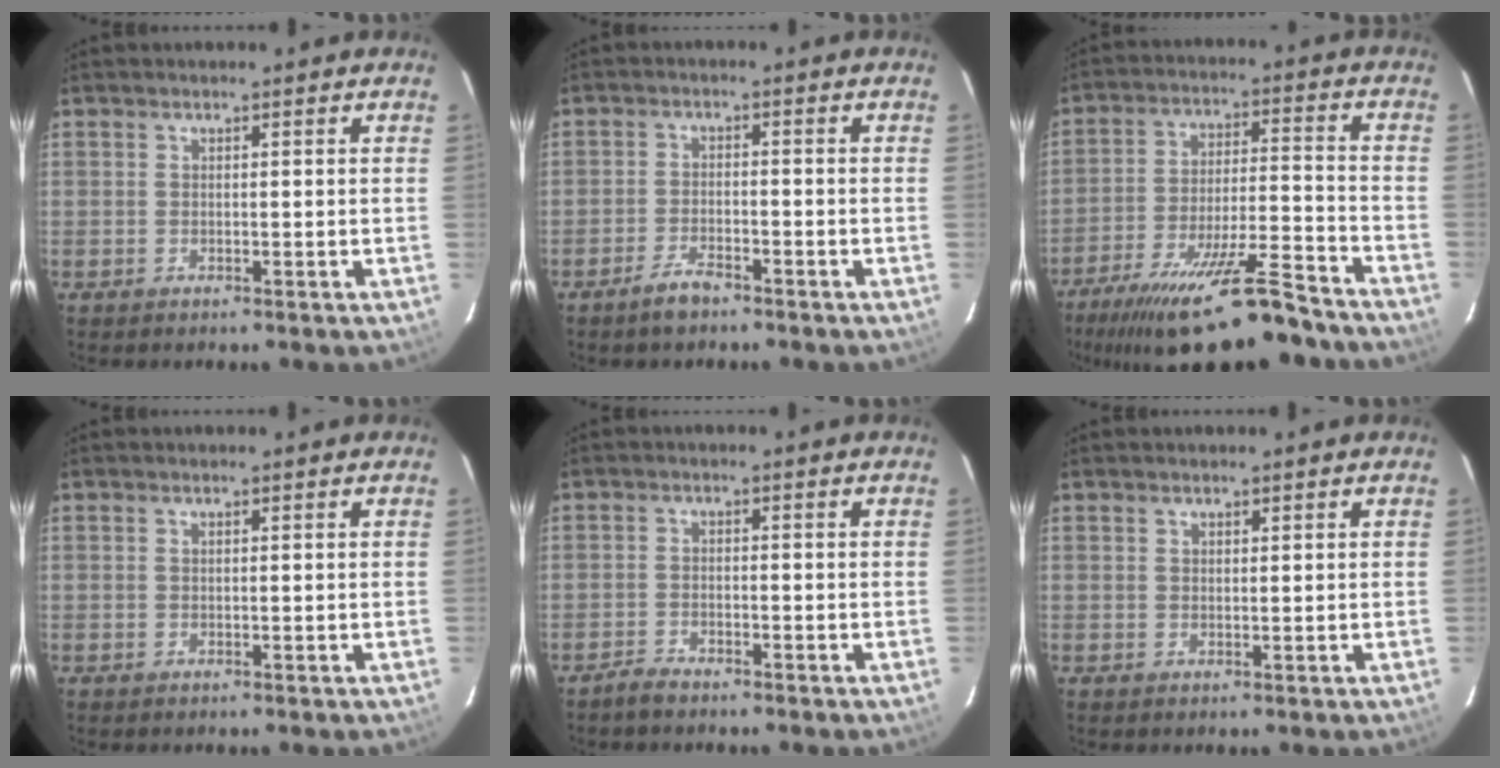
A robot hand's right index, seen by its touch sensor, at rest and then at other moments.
{"total": 3.8, "force": [-3.0, 1.1, 2.0], "torque": [-0.054, 0.000, -0.056]}
{"total": 21.8, "force": [-18.1, 3.4, 11.6], "torque": [-0.217, -0.034, -0.272]}
{"total": 0.0}
{"total": 2.3, "force": [-2.2, 0.5, 0.6], "torque": [-0.024, 0.001, -0.042]}
{"total": 0.8, "force": [0.6, 0.4, 0.2], "torque": [-0.004, 0.002, 0.012]}